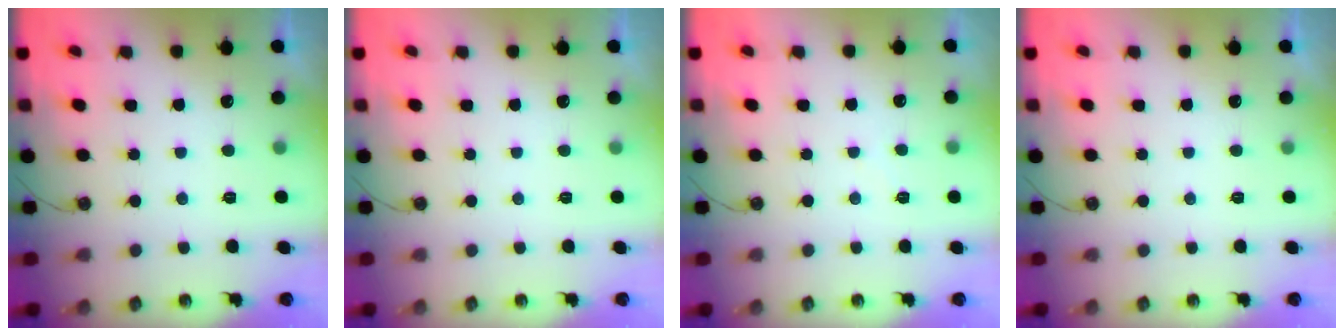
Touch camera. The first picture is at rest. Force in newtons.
{"total": 0.0}
{"total": 3.2, "press": 3.2, "slide": 0.5}
{"total": 0.0}